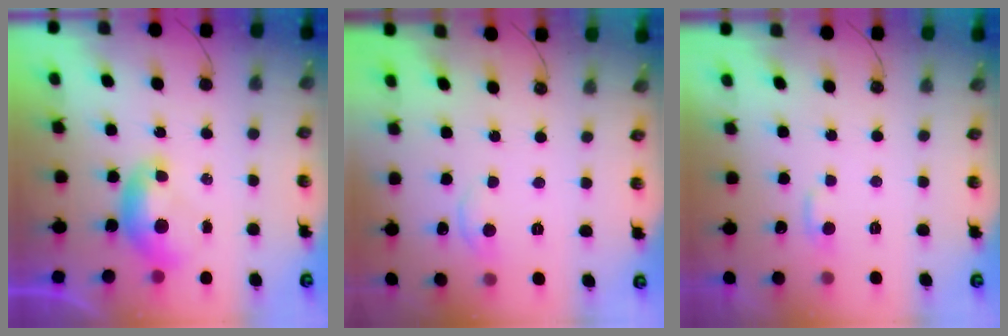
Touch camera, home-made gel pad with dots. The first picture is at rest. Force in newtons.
{"total": 0.5, "press": 0.2, "slide": 0.5}
{"total": 2.8, "press": 2.8, "slide": 0.4}